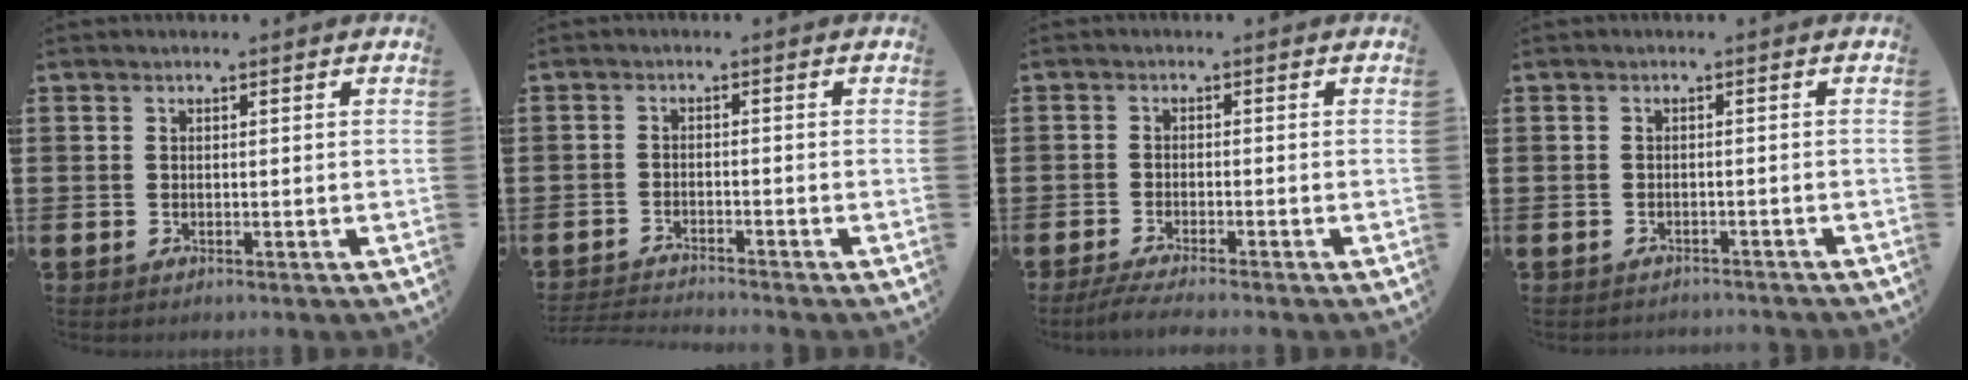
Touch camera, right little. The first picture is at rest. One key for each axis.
{"total": 1.9, "fx": -1.9, "fy": -0.2, "fz": 0.1, "tx": -0.004, "ty": 0.001, "tz": -0.039}
{"total": 2.2, "fx": -1.7, "fy": 0.0, "fz": 1.4, "tx": -0.021, "ty": 0.002, "tz": -0.032}
{"total": 1.0, "fx": -1.0, "fy": 0.0, "fz": -0.1, "tx": -0.002, "ty": 0.001, "tz": -0.020}